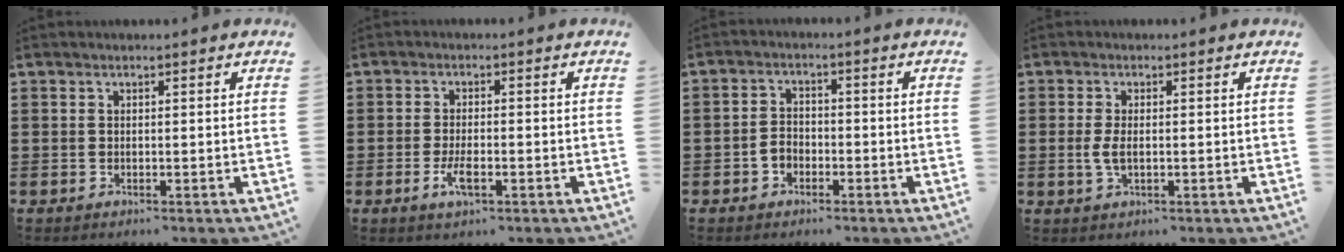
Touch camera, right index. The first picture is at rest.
{"total": 3.4, "force": [-1.3, 1.0, 2.9], "torque": [-0.063, -0.005, -0.026]}
{"total": 2.6, "force": [-1.4, 1.9, 1.1], "torque": [-0.025, 0.006, -0.031]}
{"total": 2.8, "force": [-0.2, 1.1, 2.5], "torque": [-0.063, -0.003, -0.009]}